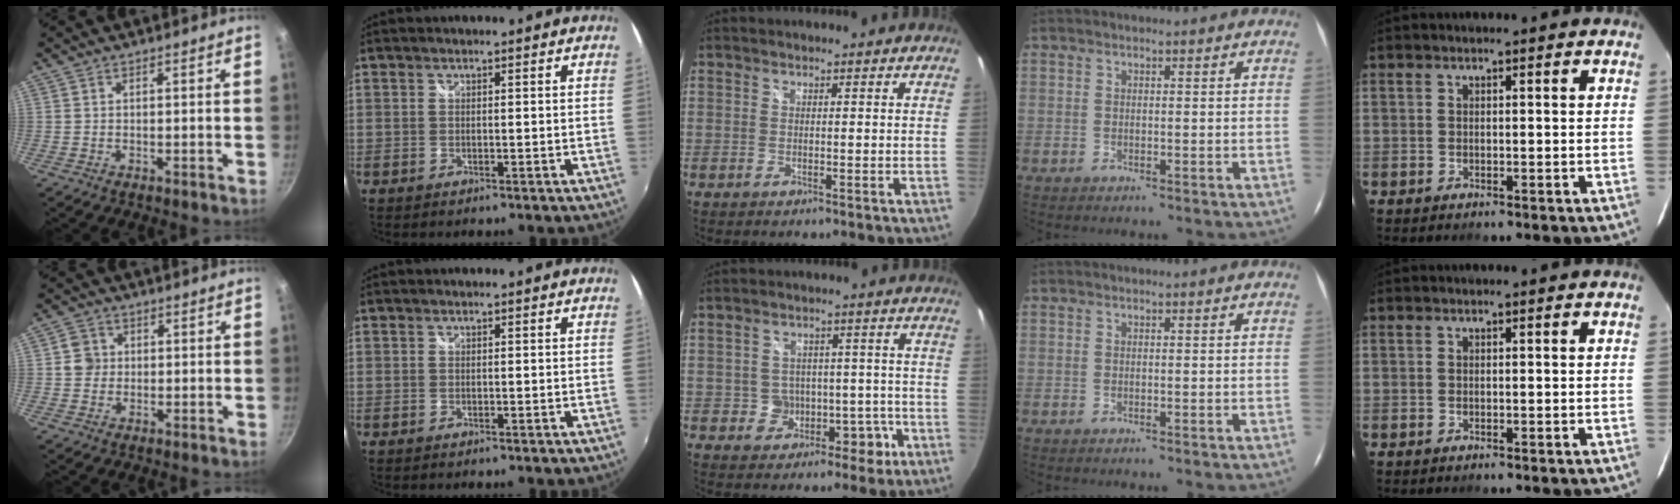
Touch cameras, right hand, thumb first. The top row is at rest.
{"thumb": {"total": 3.7, "force": [0.3, 3.5, 1.2], "torque": [0.001, 0.007, 0.000]}, "middle": {"total": 7.4, "force": [-2.8, 6.6, 1.8], "torque": [-0.036, 0.029, -0.019]}}